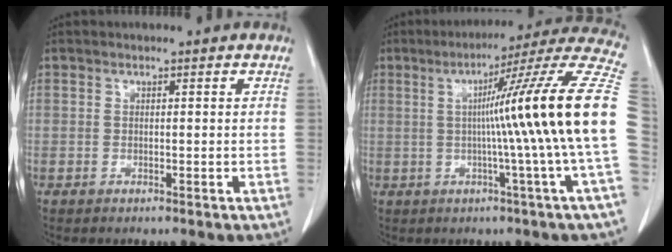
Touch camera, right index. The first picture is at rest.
{"total": 20.0, "force": [-0.3, -3.1, 19.7], "torque": [-0.235, 0.013, -0.022]}